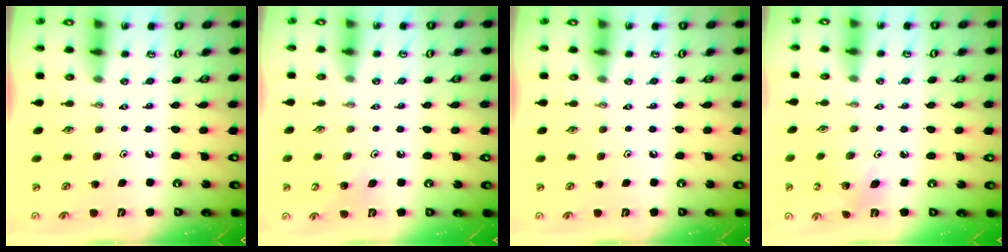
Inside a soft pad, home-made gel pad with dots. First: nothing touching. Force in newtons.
{"total": 7.0, "press": 7.0, "slide": 0.8}
{"total": 0.0}
{"total": 3.8, "press": 3.8, "slide": 0.4}